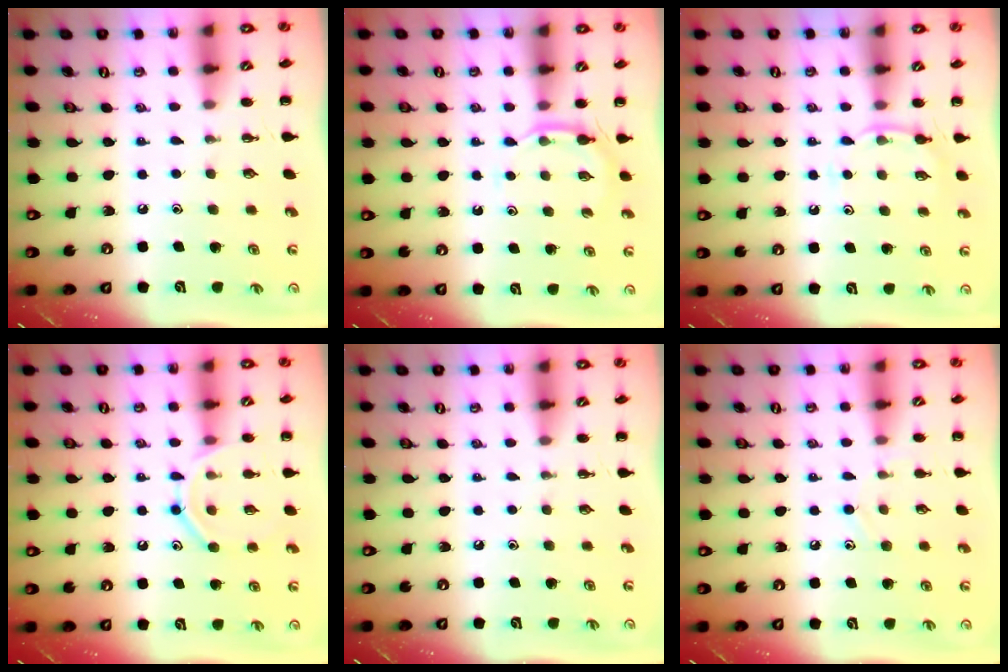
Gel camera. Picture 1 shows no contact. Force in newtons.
{"total": 5.4, "press": 5.4, "slide": 1.0}
{"total": 5.7, "press": 5.4, "slide": 1.6}
{"total": 10.5, "press": 10.4, "slide": 1.1}
{"total": 0.0}
{"total": 8.2, "press": 7.9, "slide": 2.2}